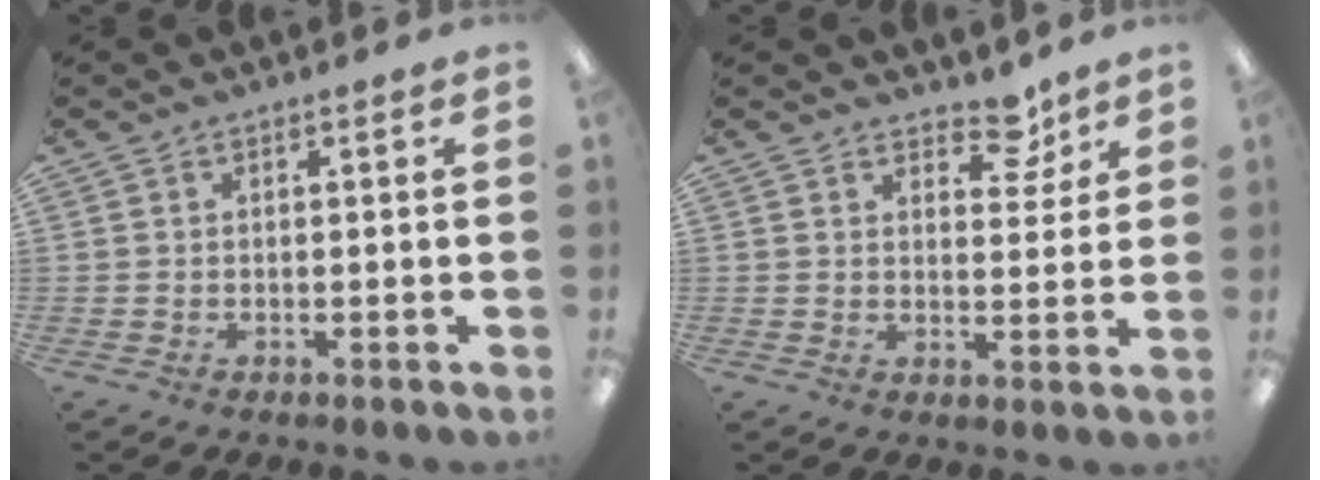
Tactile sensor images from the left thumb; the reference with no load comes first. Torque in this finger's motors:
{"motor_torque": [0.15, 0.17, -0.63, -0.03, 0.02]}